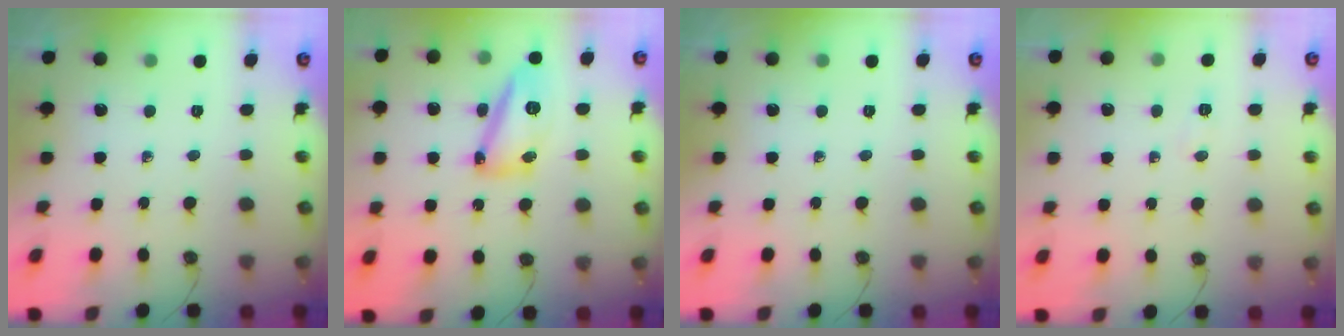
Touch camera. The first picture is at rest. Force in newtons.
{"total": 14.4, "press": 14.4, "slide": 0.8}
{"total": 0.0}
{"total": 4.1, "press": 4.0, "slide": 1.1}